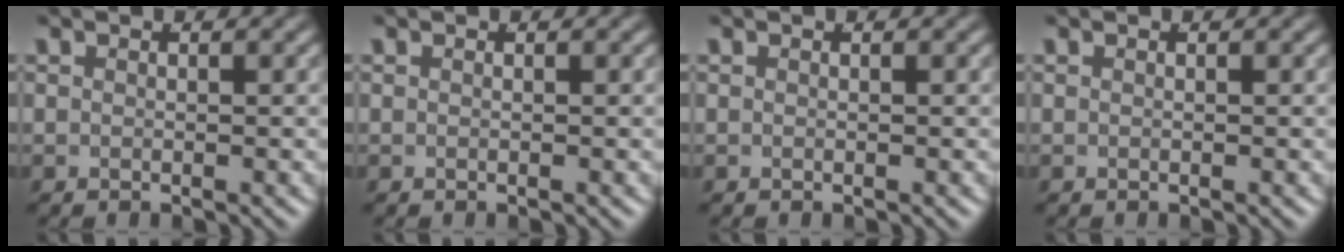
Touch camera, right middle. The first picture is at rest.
{"total": 0.0}
{"total": 0.0}
{"total": 0.0}